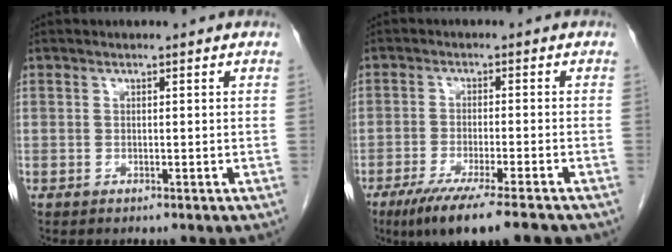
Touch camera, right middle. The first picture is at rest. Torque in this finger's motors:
{"motor_torque": [0.84, -0.66, 0.26, 0.10]}